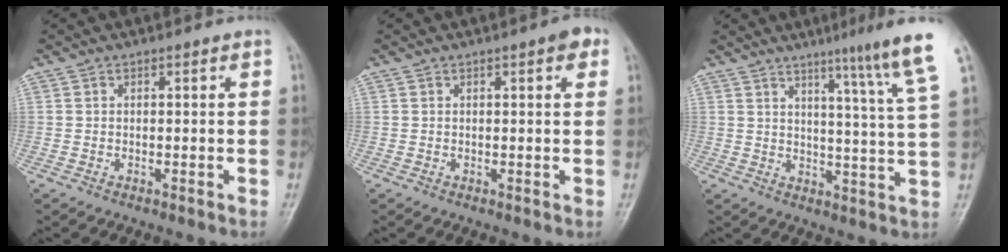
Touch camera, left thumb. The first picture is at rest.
{"total": 2.7, "force": [1.2, 0.9, 2.2], "torque": [-0.019, 0.002, 0.010]}
{"total": 11.8, "force": [8.1, -1.3, 8.6], "torque": [-0.111, -0.050, 0.095]}